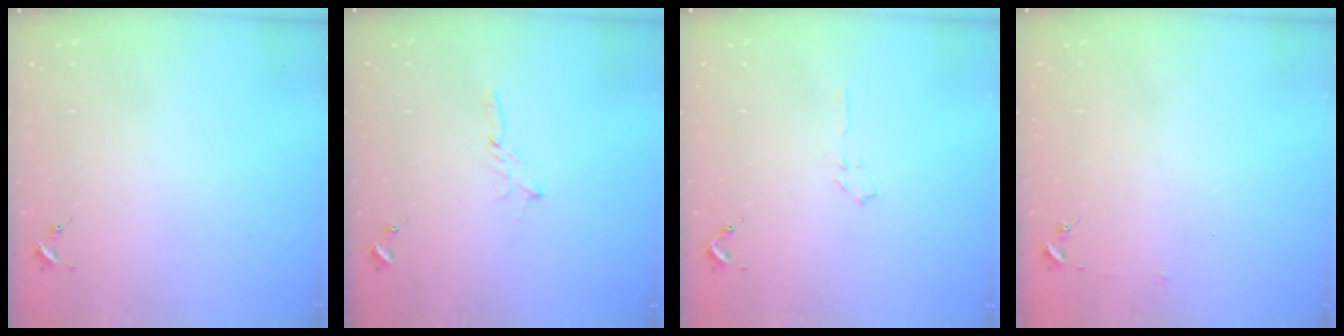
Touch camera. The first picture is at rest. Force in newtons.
{"total": 2.0, "press": 2.0, "slide": 0.2}
{"total": 3.5, "press": 3.5, "slide": 0.4}
{"total": 2.5, "press": 2.5, "slide": 0.2}